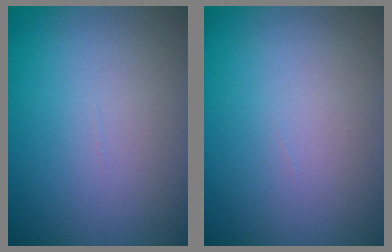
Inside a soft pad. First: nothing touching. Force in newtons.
{"total": 0.0}